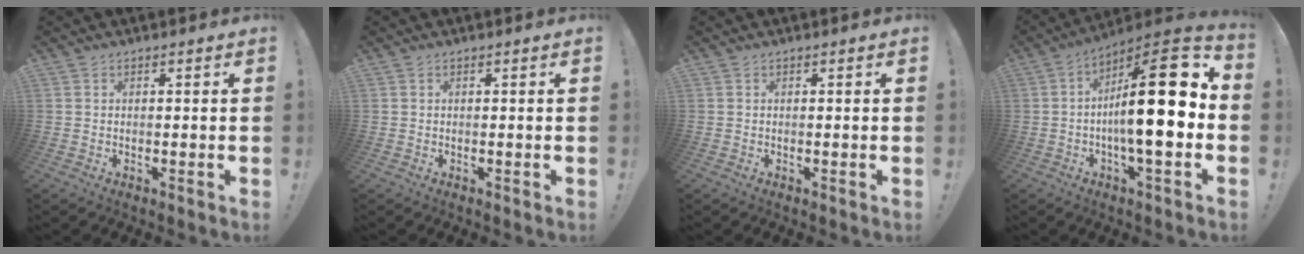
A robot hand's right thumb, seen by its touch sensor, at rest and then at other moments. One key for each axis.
{"total": 0.0}
{"total": 0.0}
{"total": 21.9, "fx": 0.1, "fy": 5.5, "fz": 21.2, "tx": -0.323, "ty": -0.004, "tz": -0.010}